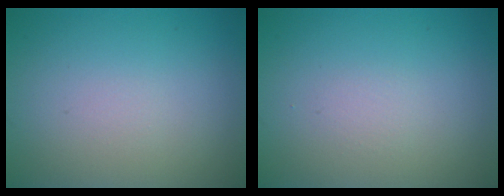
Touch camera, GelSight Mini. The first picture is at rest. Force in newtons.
{"total": 0.0}